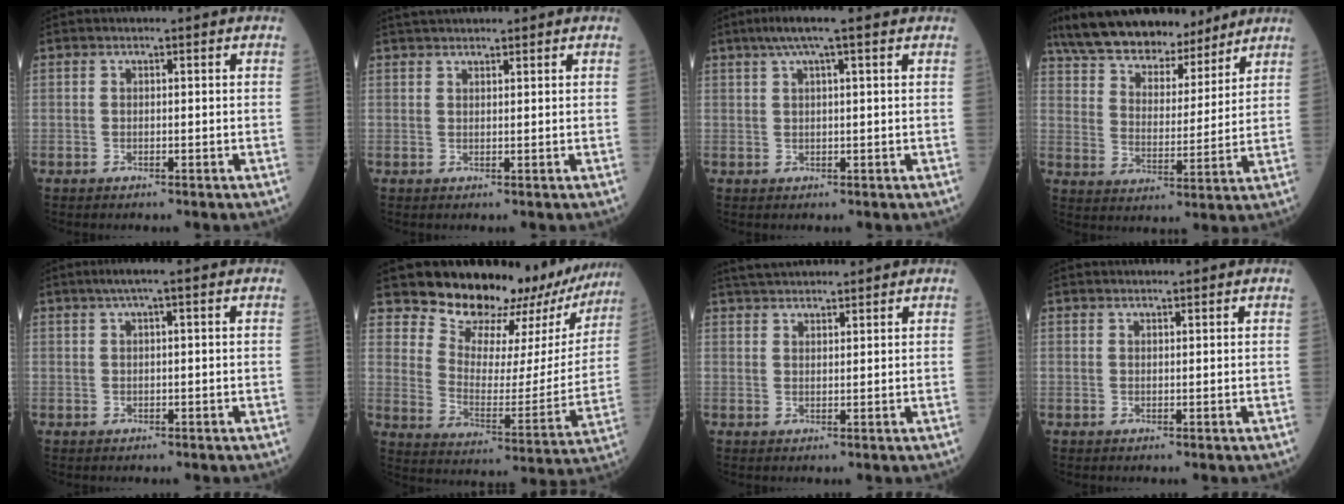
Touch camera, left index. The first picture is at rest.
{"total": 4.2, "force": [3.8, 0.8, 1.6], "torque": [-0.020, 0.035, 0.064]}
{"total": 6.2, "force": [4.2, 0.4, 4.5], "torque": [-0.079, 0.034, 0.070]}
{"total": 18.1, "force": [15.4, 5.9, 7.4], "torque": [-0.135, 0.024, 0.252]}
{"total": 2.8, "force": [1.6, 0.0, 2.2], "torque": [-0.043, 0.016, 0.029]}
{"total": 23.1, "force": [20.3, 7.9, 7.5], "torque": [-0.092, -0.050, 0.257]}
{"total": 6.7, "force": [6.2, 1.1, 2.4], "torque": [-0.040, 0.038, 0.105]}
{"total": 2.0, "force": [1.9, 0.3, 0.6], "torque": [-0.004, 0.021, 0.030]}